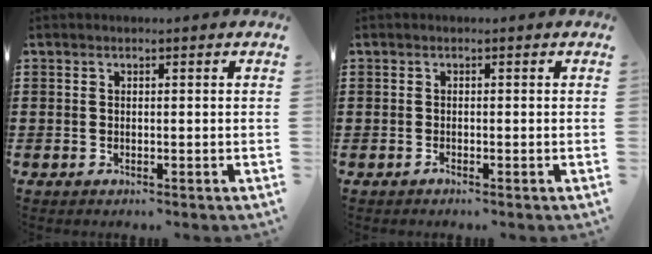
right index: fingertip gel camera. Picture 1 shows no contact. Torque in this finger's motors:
{"motor_torque": [-0.12, 1.87, -0.86, -0.21]}